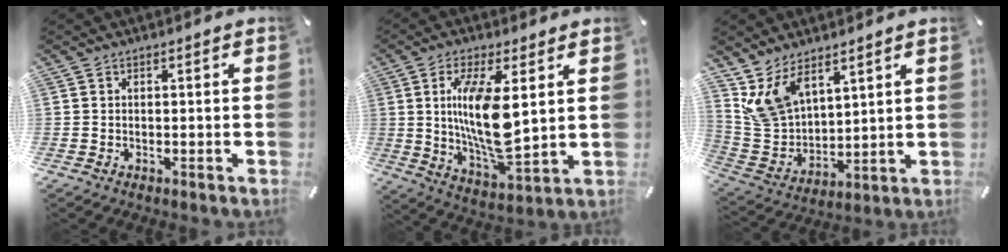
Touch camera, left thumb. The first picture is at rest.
{"total": 14.8, "force": [2.8, 4.9, 13.7], "torque": [-0.275, -0.026, 0.037]}
{"total": 10.4, "force": [7.7, 5.8, 4.0], "torque": [-0.121, -0.039, 0.151]}